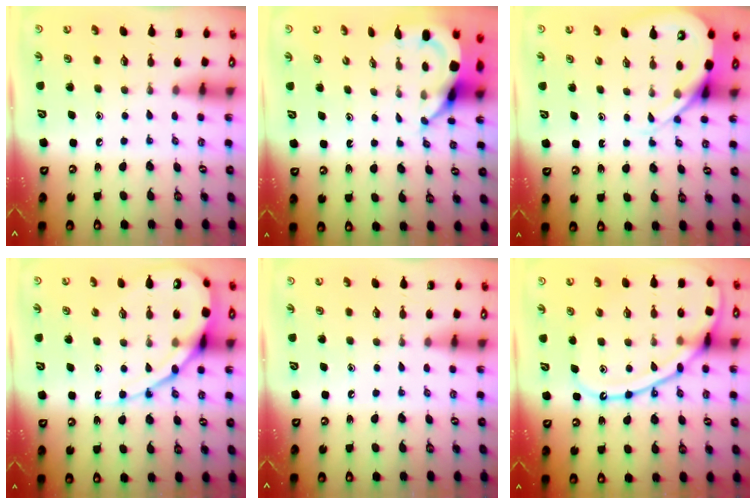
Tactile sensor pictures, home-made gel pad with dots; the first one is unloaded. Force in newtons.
{"total": 4.6, "press": 4.6, "slide": 0.5}
{"total": 7.3, "press": 7.2, "slide": 0.9}
{"total": 12.5, "press": 12.4, "slide": 1.2}
{"total": 0.0}
{"total": 14.8, "press": 14.8, "slide": 0.6}